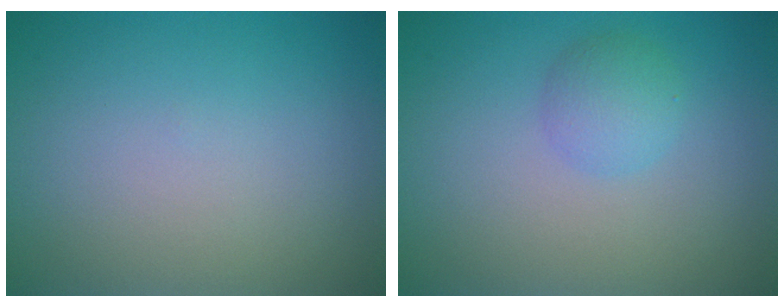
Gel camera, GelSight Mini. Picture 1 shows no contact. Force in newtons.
{"total": 2.1, "press": 2.1, "slide": 0.0}